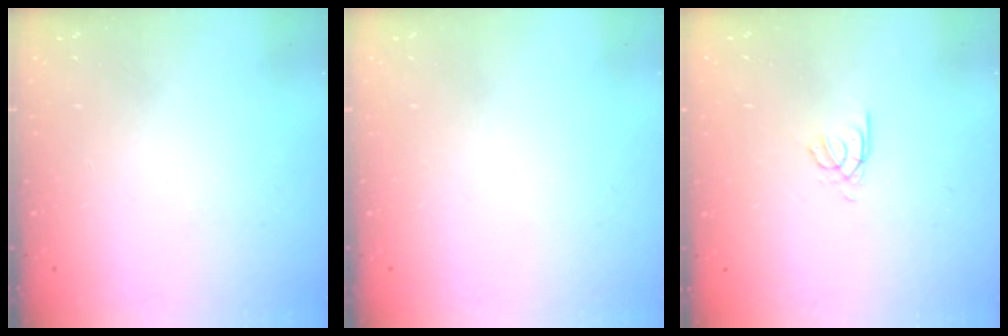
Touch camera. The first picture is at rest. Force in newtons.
{"total": 0.0}
{"total": 2.4, "press": 2.3, "slide": 0.4}